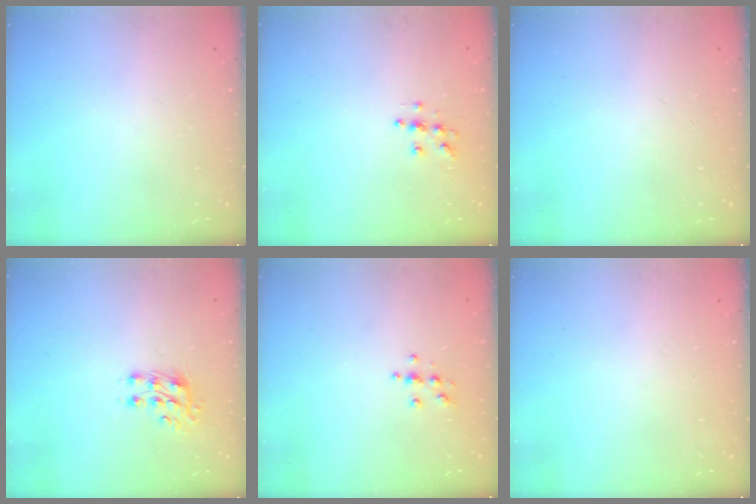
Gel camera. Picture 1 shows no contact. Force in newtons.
{"total": 5.7, "press": 5.7, "slide": 0.5}
{"total": 0.0}
{"total": 7.8, "press": 7.7, "slide": 0.8}
{"total": 3.9, "press": 3.8, "slide": 0.4}
{"total": 0.0}